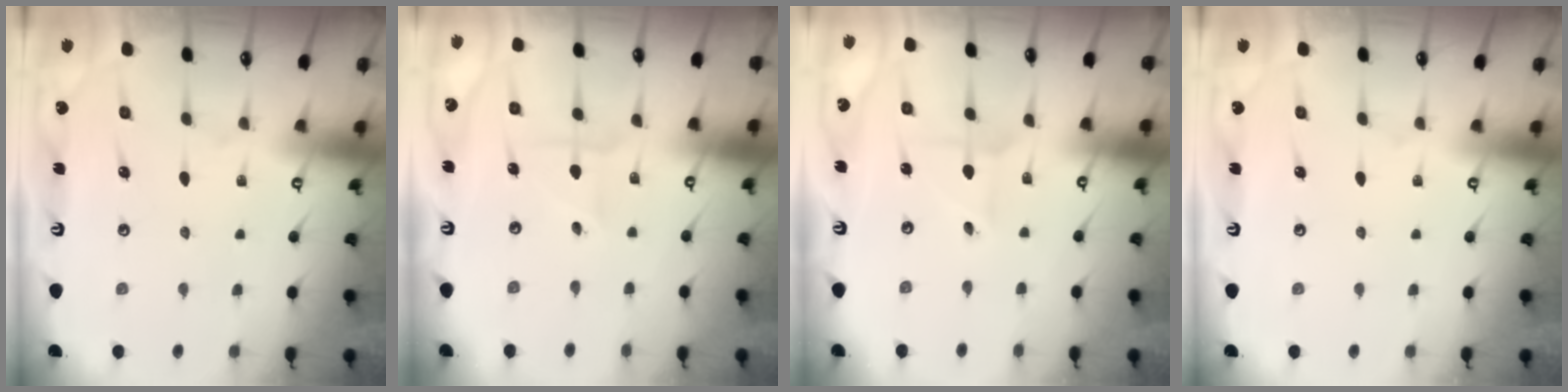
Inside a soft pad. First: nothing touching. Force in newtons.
{"total": 2.2, "press": 2.2, "slide": 0.1}
{"total": 1.8, "press": 1.8, "slide": 0.2}
{"total": 0.0}